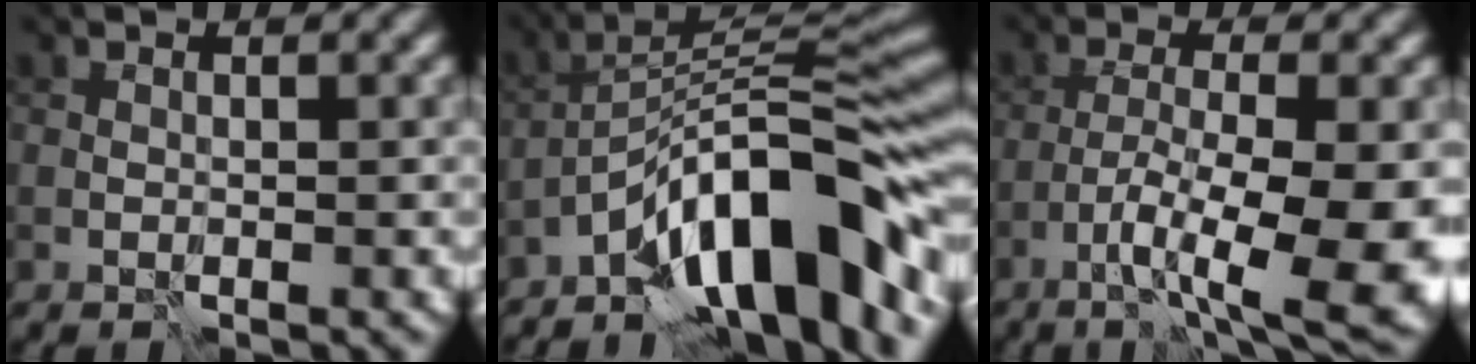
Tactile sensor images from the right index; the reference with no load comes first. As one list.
[{"total": 12.7, "force": [-7.1, 3.8, 9.9], "torque": [-0.135, 0.023, -0.126]}, {"total": 10.0, "force": [-4.2, 2.7, 8.6], "torque": [-0.142, -0.009, -0.065]}]